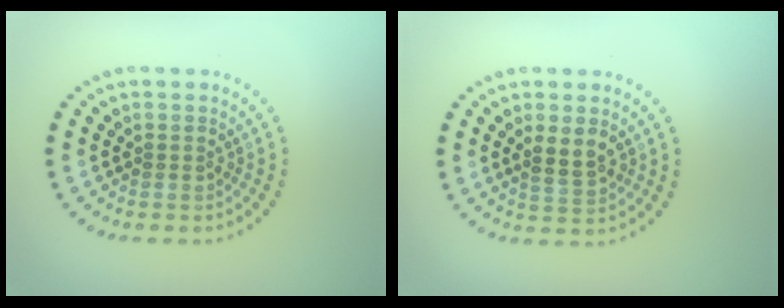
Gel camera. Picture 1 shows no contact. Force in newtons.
{"total": 2.4, "press": 2.3, "slide": 0.8}